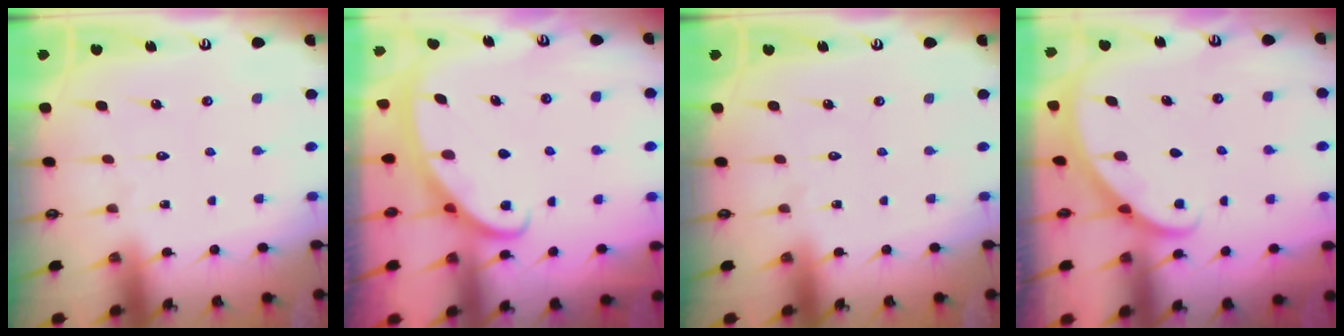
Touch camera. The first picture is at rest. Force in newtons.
{"total": 2.9, "press": 2.9, "slide": 0.3}
{"total": 0.0}
{"total": 3.1, "press": 3.0, "slide": 0.3}